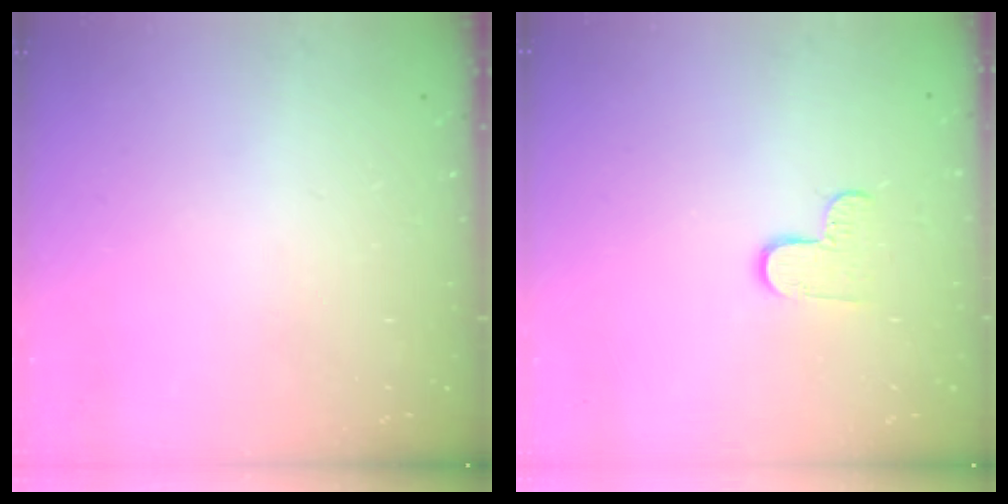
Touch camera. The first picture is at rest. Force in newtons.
{"total": 4.5, "press": 4.5, "slide": 0.4}